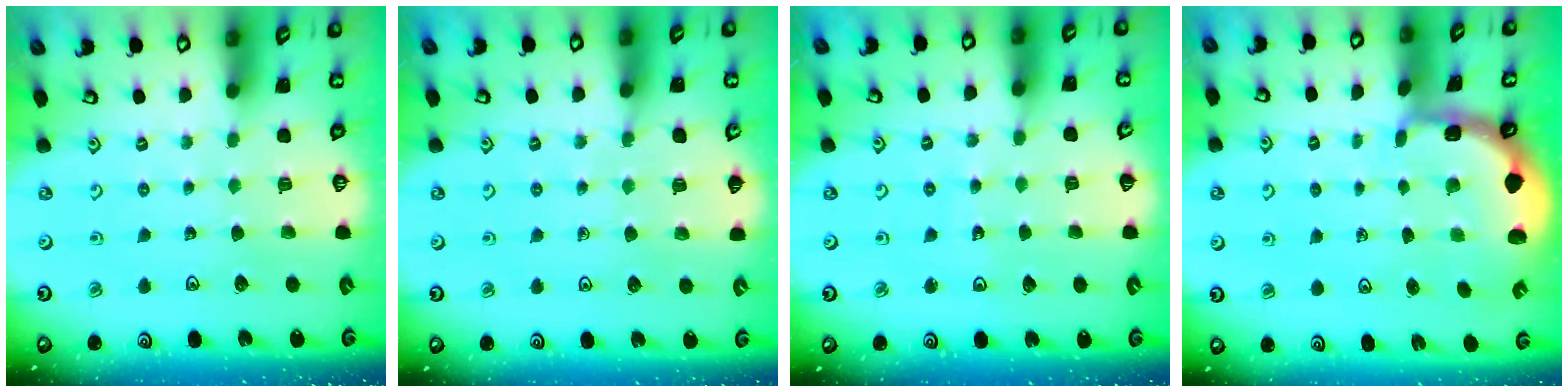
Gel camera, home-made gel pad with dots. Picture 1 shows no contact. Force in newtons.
{"total": 6.1, "press": 5.9, "slide": 1.6}
{"total": 5.6, "press": 5.6, "slide": 0.7}
{"total": 1.5, "press": 1.2, "slide": 0.7}